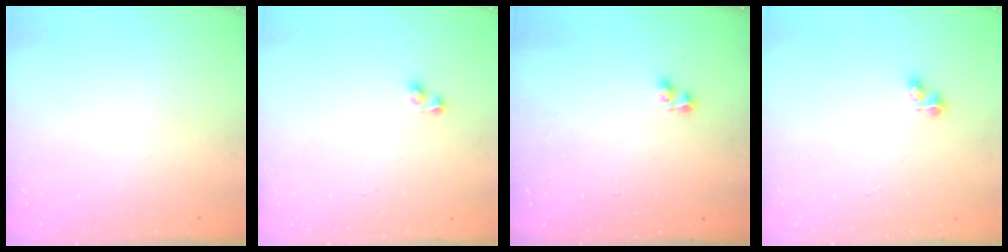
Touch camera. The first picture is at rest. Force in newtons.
{"total": 2.7, "press": 2.6, "slide": 0.6}
{"total": 0.9, "press": 0.4, "slide": 0.8}
{"total": 2.4, "press": 2.4, "slide": 0.3}